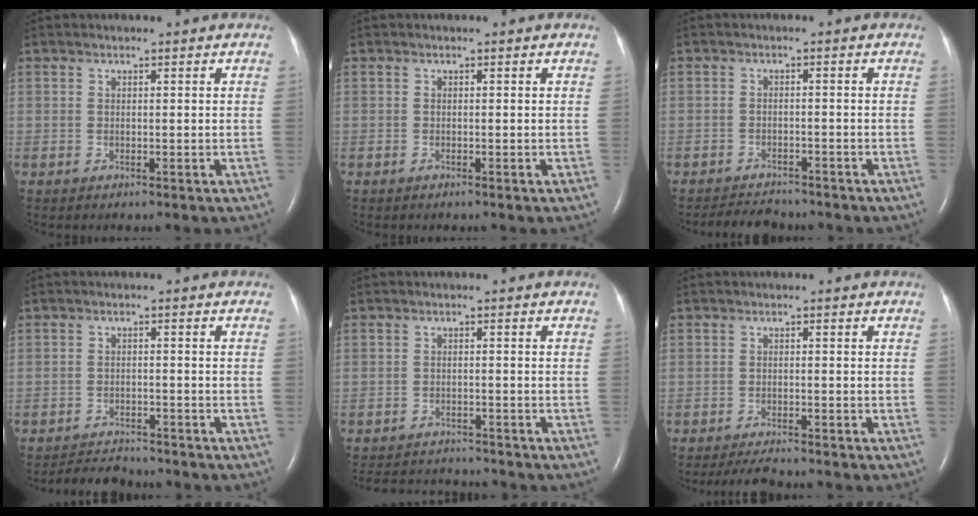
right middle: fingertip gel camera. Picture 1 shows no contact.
{"total": 0.0}
{"total": 4.4, "force": [-4.2, 1.0, 0.6], "torque": [-0.016, -0.011, -0.067]}
{"total": 4.3, "force": [-4.2, 0.7, 0.2], "torque": [-0.009, -0.012, -0.070]}
{"total": 8.1, "force": [-7.9, 1.2, 1.3], "torque": [-0.029, 0.004, -0.115]}
{"total": 3.8, "force": [-3.5, 0.3, 1.5], "torque": [-0.031, -0.014, -0.058]}